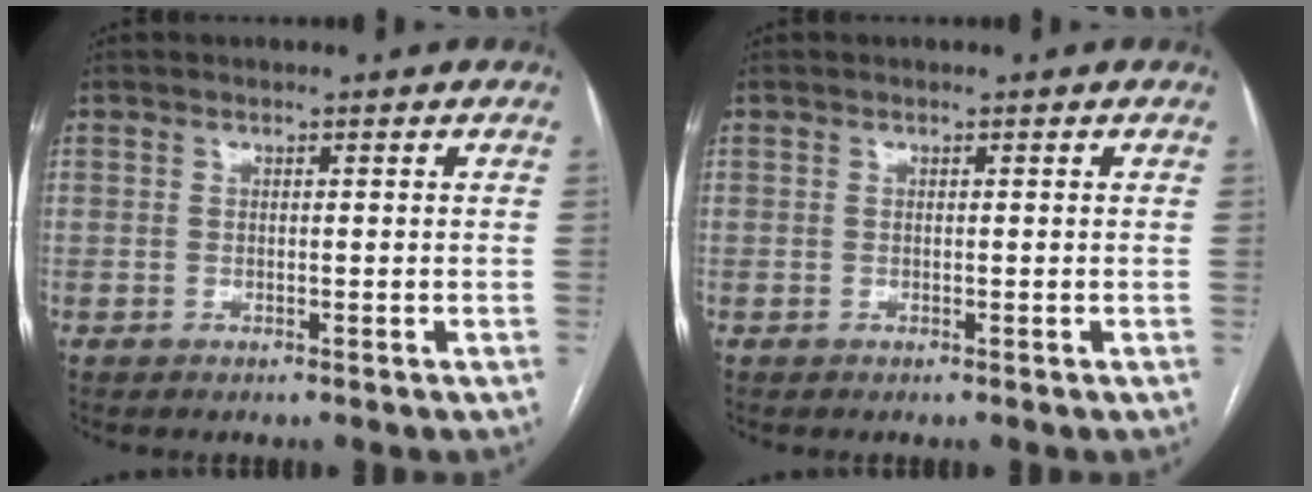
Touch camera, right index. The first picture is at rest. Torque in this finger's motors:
{"motor_torque": [0.00, 0.00, 0.00, 0.00]}